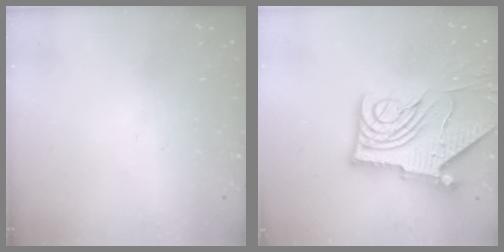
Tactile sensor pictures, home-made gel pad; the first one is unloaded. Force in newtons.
{"total": 15.6, "press": 15.4, "slide": 1.9}